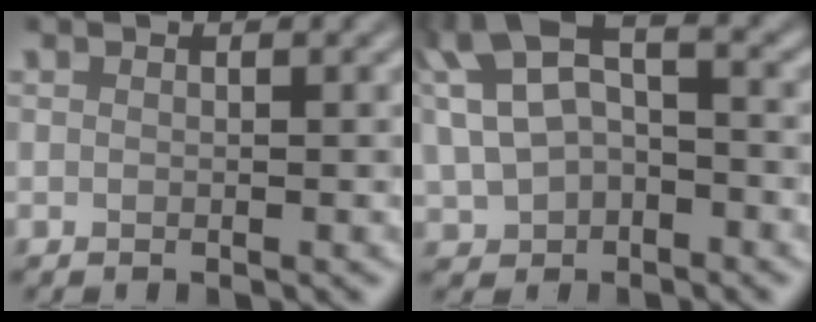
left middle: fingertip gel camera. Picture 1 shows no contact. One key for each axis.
{"total": 8.2, "fx": 1.5, "fy": 5.3, "fz": 6.1, "tx": -0.130, "ty": 0.011, "tz": 0.034}